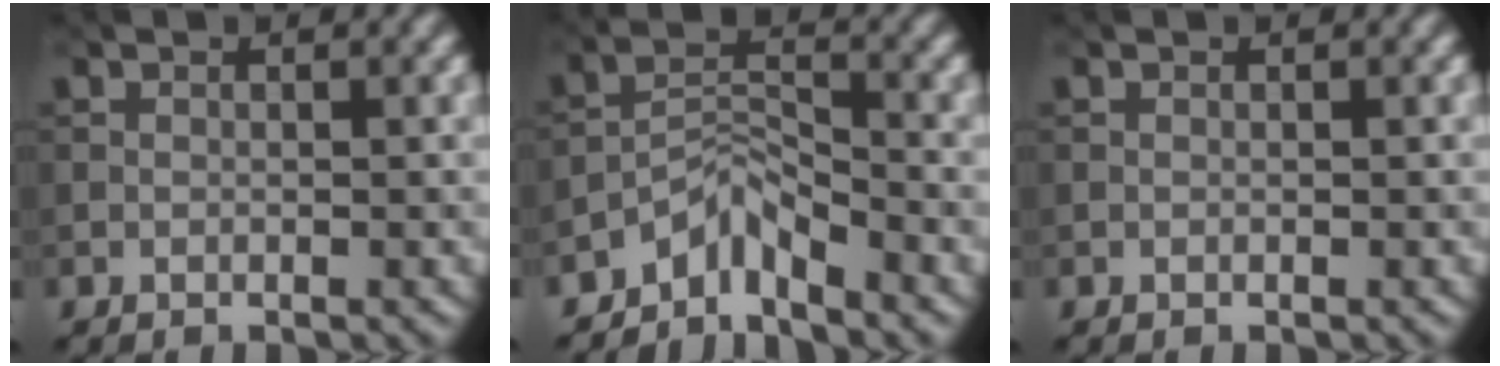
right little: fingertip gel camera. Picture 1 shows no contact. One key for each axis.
{"total": 2.3, "fx": -2.0, "fy": 0.4, "fz": 1.1, "tx": -0.016, "ty": 0.014, "tz": -0.042}
{"total": 0.0}